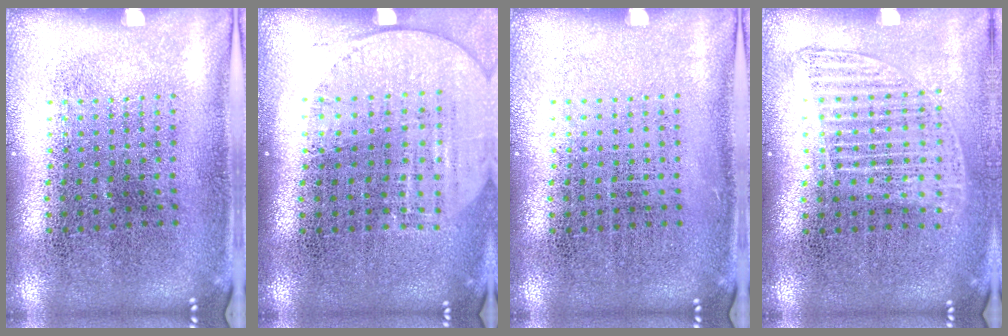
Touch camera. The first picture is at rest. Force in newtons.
{"total": 1.6, "press": 1.4, "slide": 0.6}
{"total": 0.0}
{"total": 1.3, "press": 1.1, "slide": 0.6}